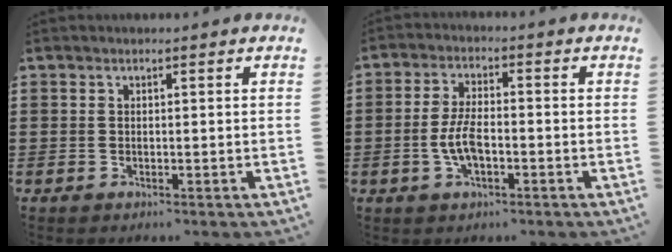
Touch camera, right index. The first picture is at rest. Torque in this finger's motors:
{"motor_torque": [2.14, 0.00, 0.18, 0.04]}